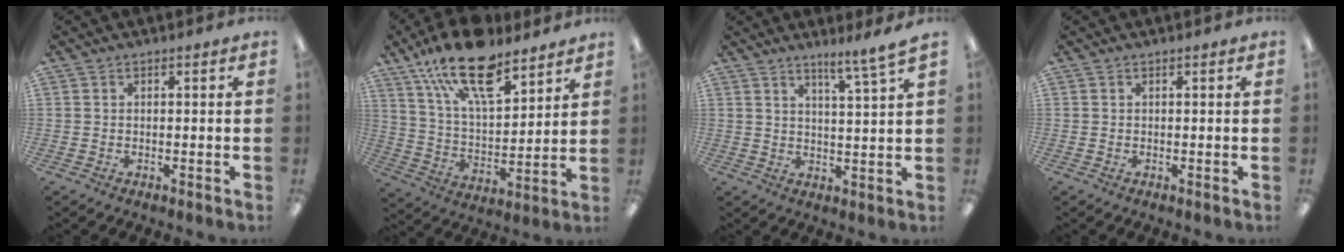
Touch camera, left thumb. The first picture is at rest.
{"total": 19.3, "force": [13.5, 7.9, 11.3], "torque": [-0.200, -0.072, 0.238]}
{"total": 5.5, "force": [4.7, -0.6, 2.8], "torque": [-0.042, -0.036, 0.074]}
{"total": 0.0}